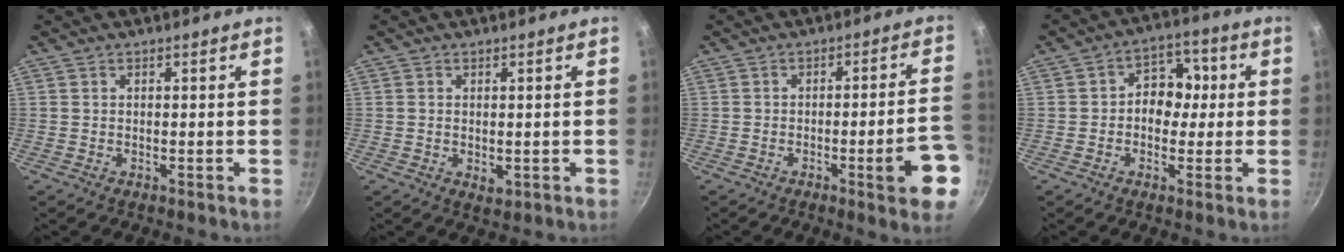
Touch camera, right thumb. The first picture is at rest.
{"total": 2.3, "force": [-0.2, 1.5, 1.7], "torque": [-0.025, -0.006, -0.001]}
{"total": 10.8, "force": [-4.2, 2.0, 9.8], "torque": [-0.110, 0.029, -0.050]}
{"total": 8.0, "force": [0.3, 6.5, 4.8], "torque": [-0.011, 0.018, -0.007]}